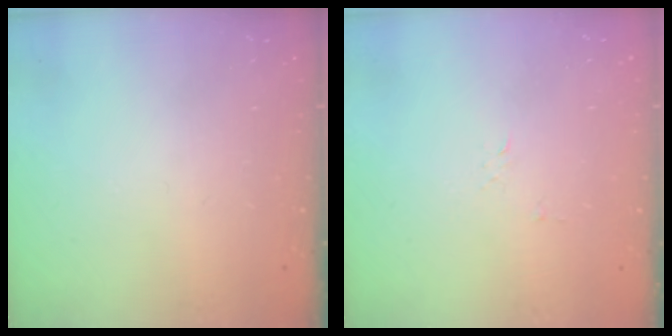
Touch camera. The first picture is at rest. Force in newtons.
{"total": 2.7, "press": 2.7, "slide": 0.3}